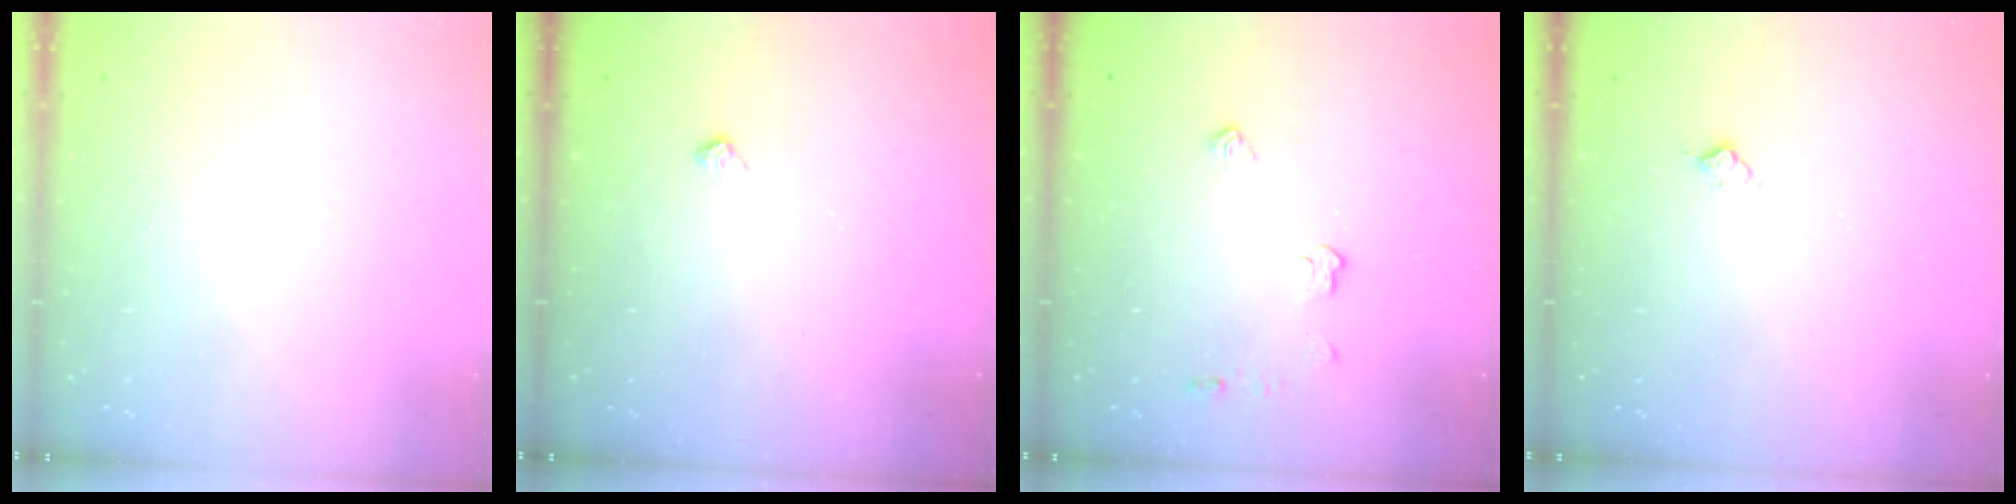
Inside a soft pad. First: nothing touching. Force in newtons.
{"total": 6.2, "press": 6.1, "slide": 0.7}
{"total": 3.7, "press": 3.6, "slide": 0.6}
{"total": 5.9, "press": 5.9, "slide": 0.7}